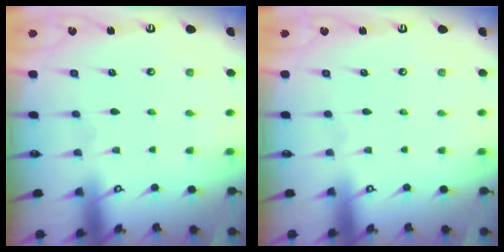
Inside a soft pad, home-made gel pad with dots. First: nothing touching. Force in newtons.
{"total": 0.0}